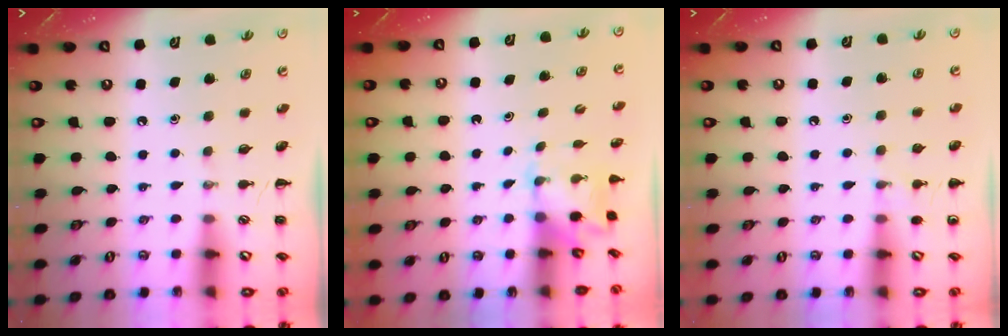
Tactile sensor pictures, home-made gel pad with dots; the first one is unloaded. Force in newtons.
{"total": 2.0, "press": 1.9, "slide": 0.6}
{"total": 5.2, "press": 4.9, "slide": 1.5}